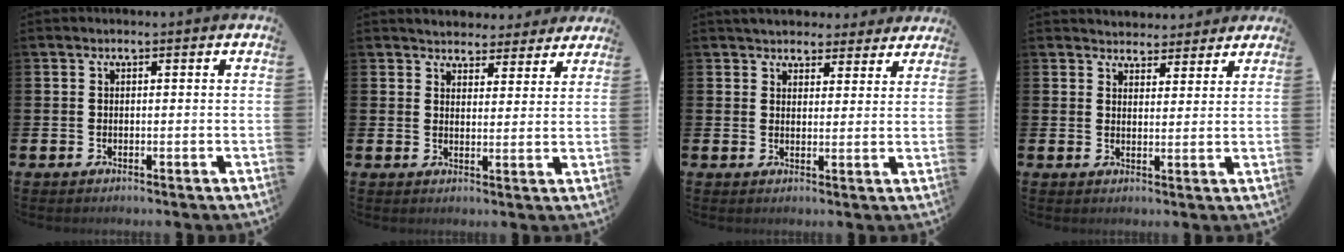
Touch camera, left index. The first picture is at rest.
{"total": 4.0, "force": [3.8, 1.3, -0.2], "torque": [-0.001, -0.028, 0.066]}
{"total": 4.5, "force": [4.2, 1.6, 0.1], "torque": [-0.006, -0.024, 0.075]}
{"total": 3.7, "force": [3.4, 1.3, -0.4], "torque": [0.006, -0.022, 0.059]}